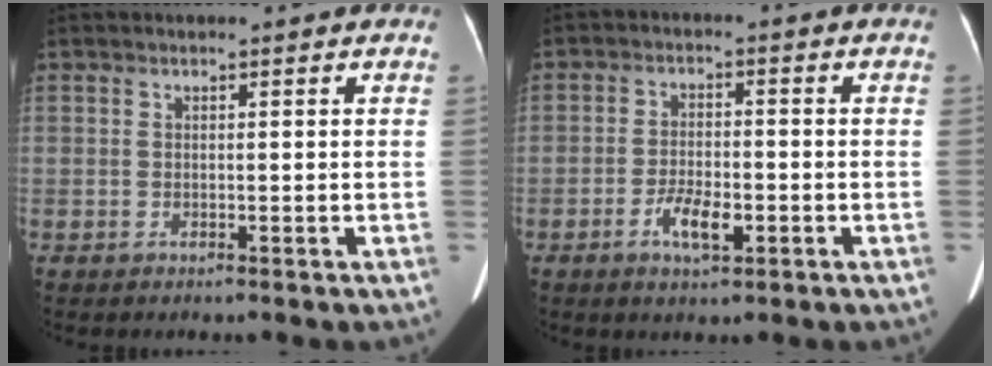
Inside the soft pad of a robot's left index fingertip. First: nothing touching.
{"total": 4.8, "force": [-2.2, 1.7, 4.0], "torque": [-0.077, 0.000, -0.037]}